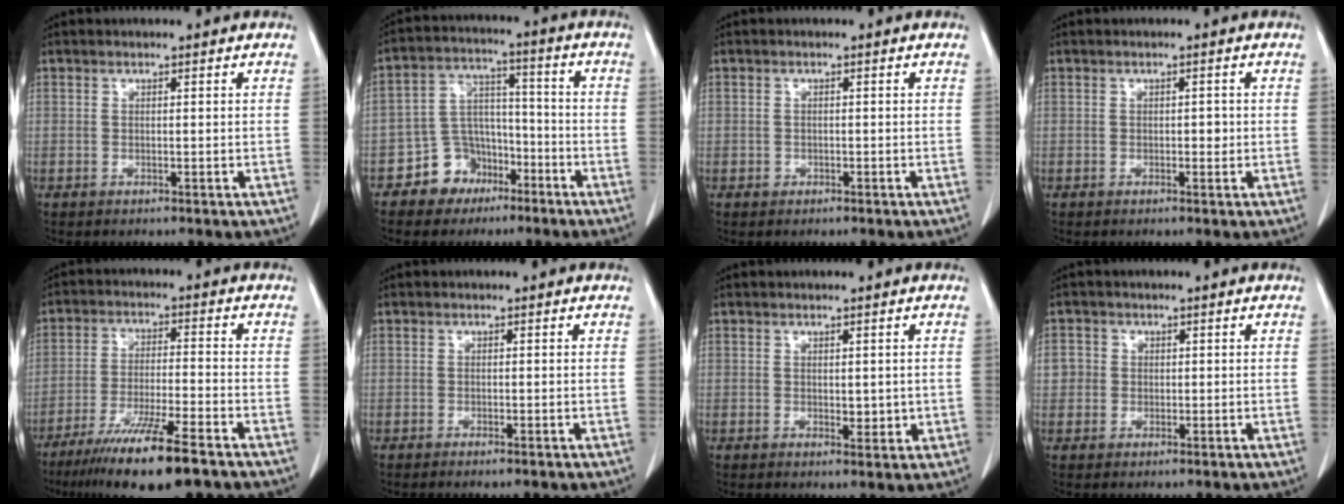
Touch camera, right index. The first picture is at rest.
{"total": 8.6, "force": [-5.1, 6.6, 2.0], "torque": [-0.036, 0.026, -0.080]}
{"total": 1.0, "force": [-0.4, 0.9, 0.0], "torque": [-0.002, 0.004, -0.007]}
{"total": 1.2, "force": [-0.1, 0.6, 1.0], "torque": [-0.011, 0.002, -0.001]}
{"total": 13.1, "force": [-9.1, 0.7, 9.4], "torque": [-0.168, -0.037, -0.153]}
{"total": 1.0, "force": [-0.8, 0.0, 0.6], "torque": [-0.011, -0.003, -0.010]}
{"total": 2.3, "force": [0.1, 1.3, 1.9], "torque": [-0.023, -0.006, 0.006]}
{"total": 2.7, "force": [0.2, 2.7, 0.4], "torque": [0.007, 0.008, 0.002]}